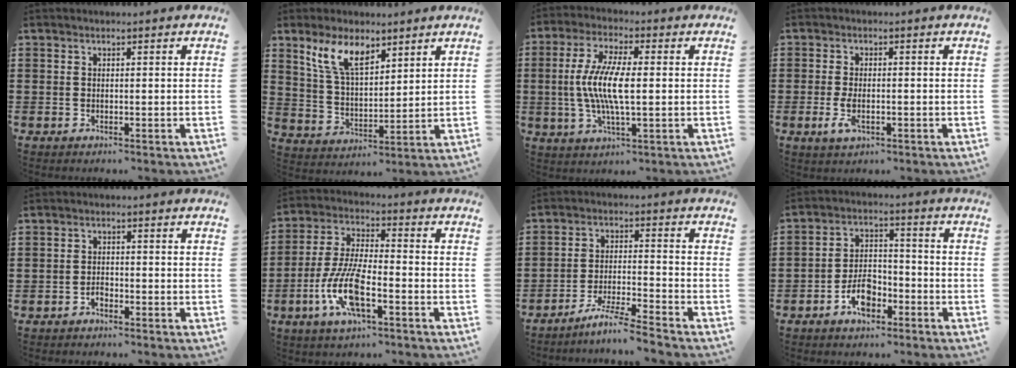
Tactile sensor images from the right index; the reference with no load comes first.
{"total": 8.3, "force": [5.8, 3.2, 5.0], "torque": [-0.116, -0.003, 0.109]}
{"total": 8.5, "force": [-0.3, 2.2, 8.2], "torque": [-0.173, -0.007, -0.012]}
{"total": 3.3, "force": [-1.0, 1.5, 2.8], "torque": [-0.073, -0.008, -0.024]}
{"total": 1.5, "force": [-1.1, 0.8, 0.6], "torque": [-0.015, -0.001, -0.023]}
{"total": 10.4, "force": [-4.1, 3.4, 9.0], "torque": [-0.206, -0.009, -0.080]}
{"total": 6.1, "force": [-5.5, -0.7, 2.5], "torque": [-0.054, -0.016, -0.108]}
{"total": 6.5, "force": [-3.4, 3.6, 4.2], "torque": [-0.080, 0.011, -0.064]}